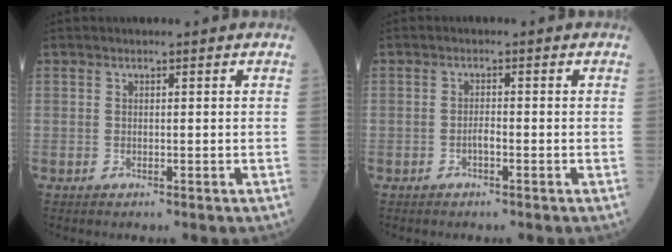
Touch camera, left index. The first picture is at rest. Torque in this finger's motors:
{"motor_torque": [0.34, 0.14, -0.01, 0.00]}